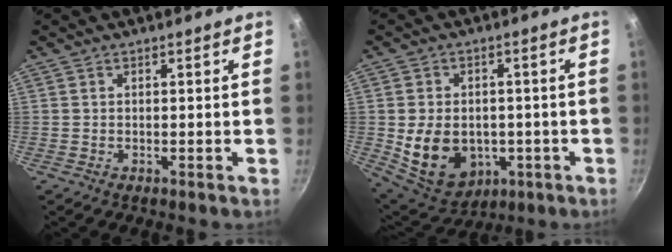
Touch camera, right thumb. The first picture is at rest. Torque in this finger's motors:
{"motor_torque": [-0.33, 0.97, 0.72, 0.65, 0.27]}